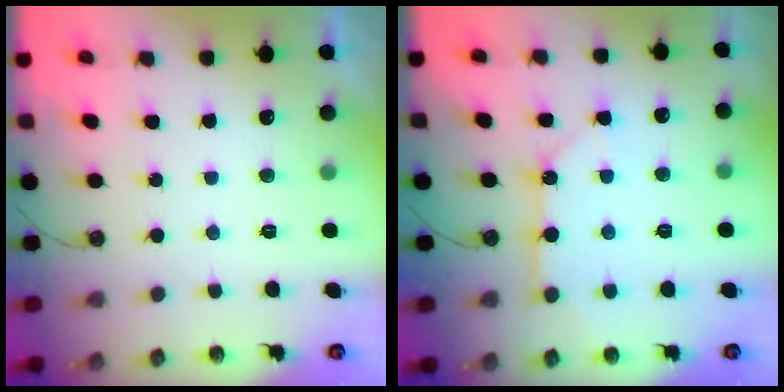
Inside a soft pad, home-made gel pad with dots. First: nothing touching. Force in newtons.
{"total": 11.6, "press": 11.6, "slide": 1.1}